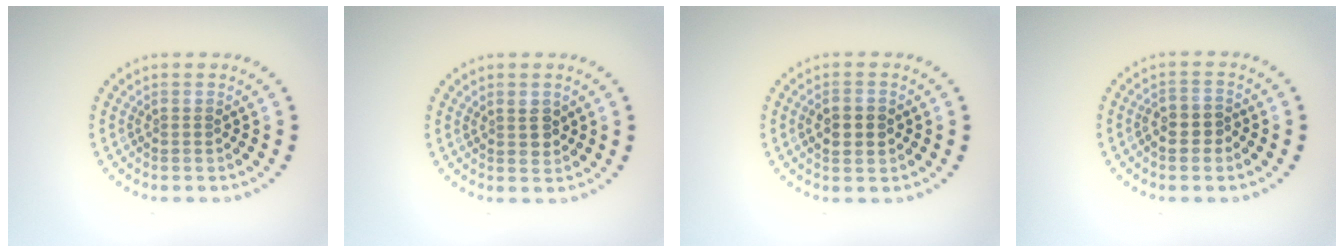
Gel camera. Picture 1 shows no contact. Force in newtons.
{"total": 1.7, "press": 1.6, "slide": 0.7}
{"total": 3.2, "press": 3.2, "slide": 0.2}
{"total": 2.3, "press": 2.2, "slide": 0.8}